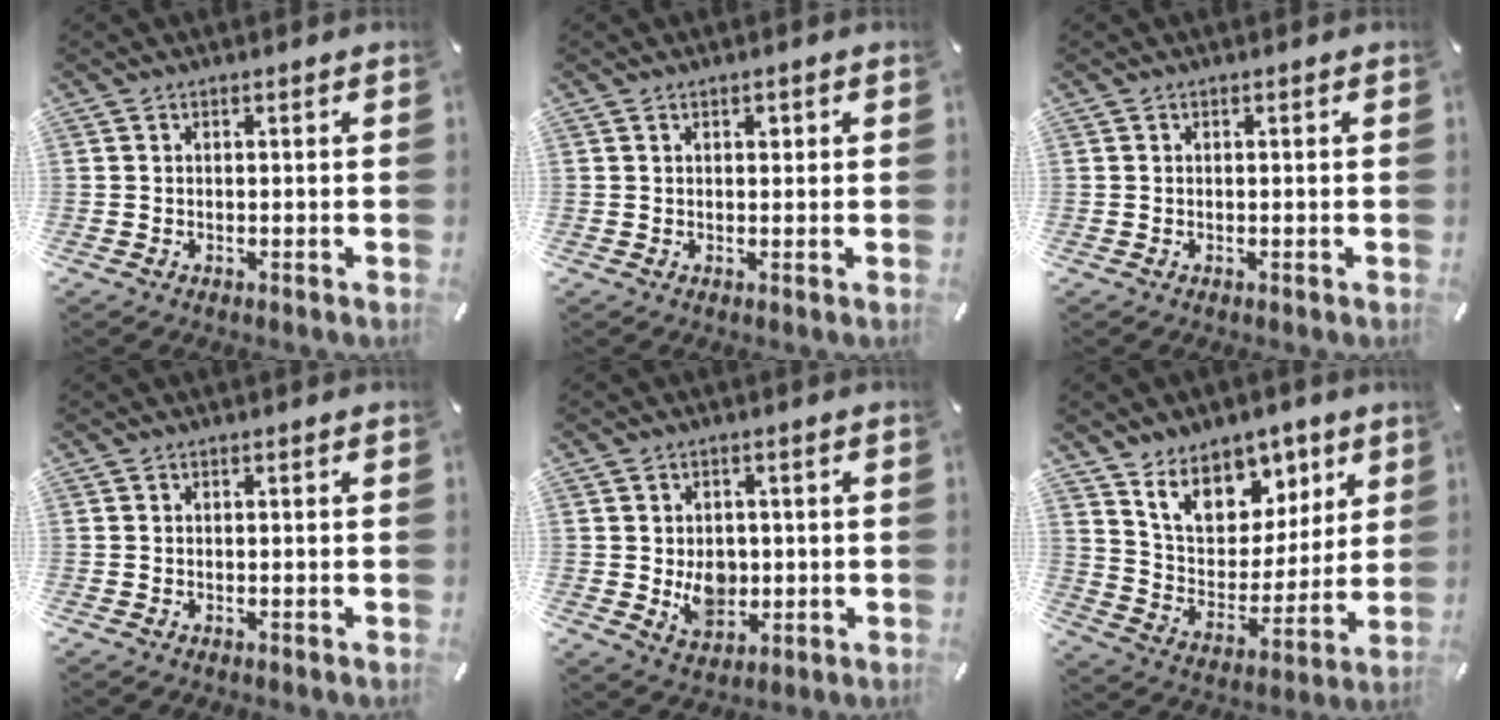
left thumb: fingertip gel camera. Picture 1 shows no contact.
{"total": 1.3, "force": [0.5, 0.8, 0.9], "torque": [-0.020, 0.005, 0.007]}
{"total": 0.0}
{"total": 0.0}
{"total": 7.1, "force": [-0.3, 6.0, 3.8], "torque": [-0.054, -0.004, -0.006]}
{"total": 14.5, "force": [9.6, 9.5, 5.2], "torque": [-0.091, -0.064, 0.178]}